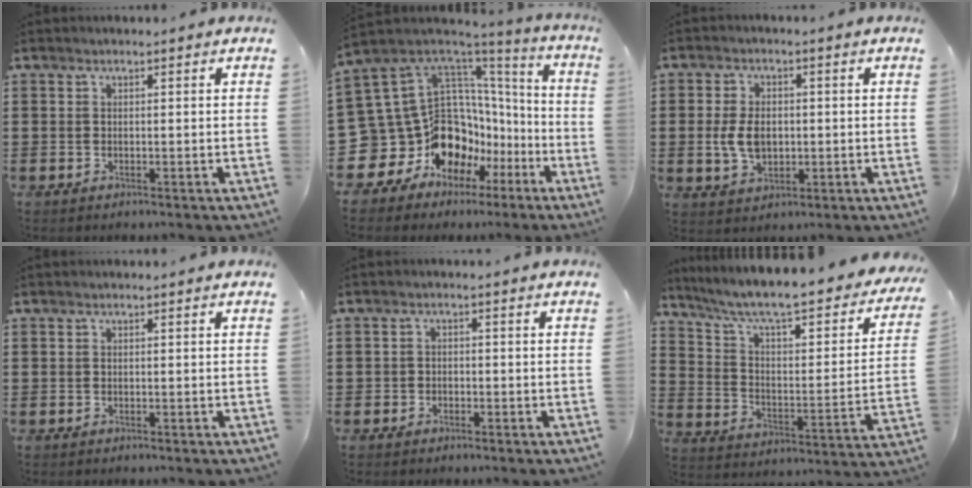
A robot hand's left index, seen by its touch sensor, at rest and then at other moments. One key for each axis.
{"total": 16.5, "fx": -6.6, "fy": 13.0, "fz": 7.9, "tx": -0.202, "ty": -0.025, "tz": -0.081}
{"total": 5.7, "fx": -0.3, "fy": 3.7, "fz": 4.3, "tx": -0.107, "ty": 0.002, "tz": -0.011}
{"total": 0.0}
{"total": 1.4, "fx": -1.1, "fy": 0.8, "fz": 0.0, "tx": -0.006, "ty": 0.003, "tz": -0.026}
{"total": 7.3, "fx": 5.7, "fy": 0.6, "fz": 4.4, "tx": -0.110, "ty": -0.051, "tz": 0.090}